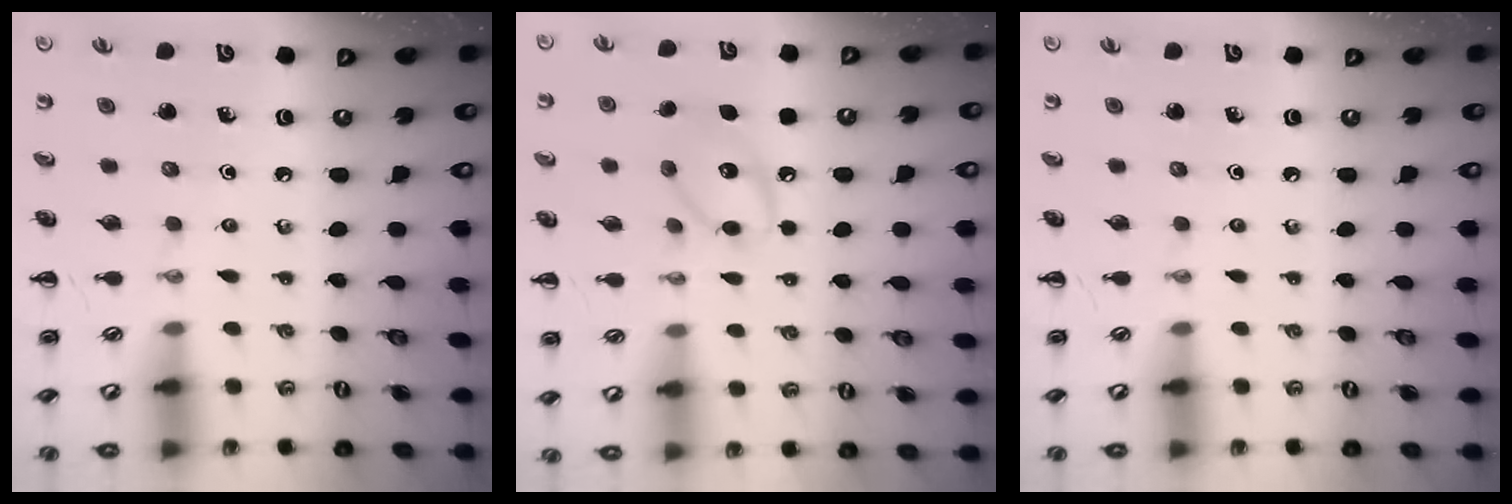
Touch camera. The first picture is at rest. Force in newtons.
{"total": 10.7, "press": 10.6, "slide": 0.8}
{"total": 0.0}